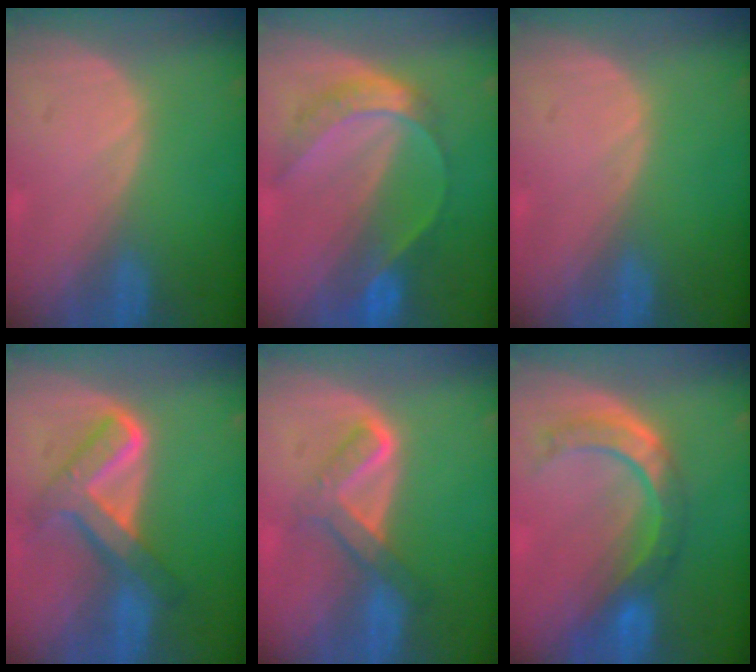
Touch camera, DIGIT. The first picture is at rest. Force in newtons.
{"total": 7.2, "press": 6.1, "slide": 4.0}
{"total": 0.0}
{"total": 7.6, "press": 7.5, "slide": 0.4}
{"total": 5.3, "press": 5.3, "slide": 0.2}
{"total": 7.9, "press": 7.2, "slide": 3.3}